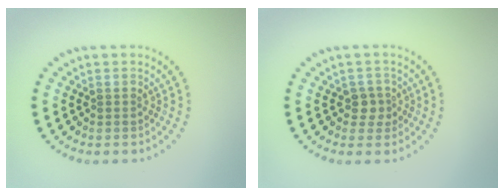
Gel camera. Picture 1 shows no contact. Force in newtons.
{"total": 1.6, "press": 1.3, "slide": 0.9}